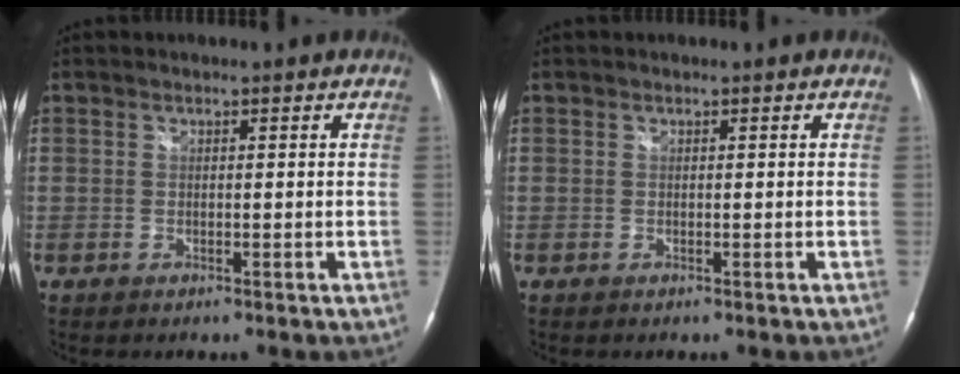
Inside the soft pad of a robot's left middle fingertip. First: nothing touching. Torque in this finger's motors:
{"motor_torque": [-0.08, -0.02, 0.09, 0.00]}